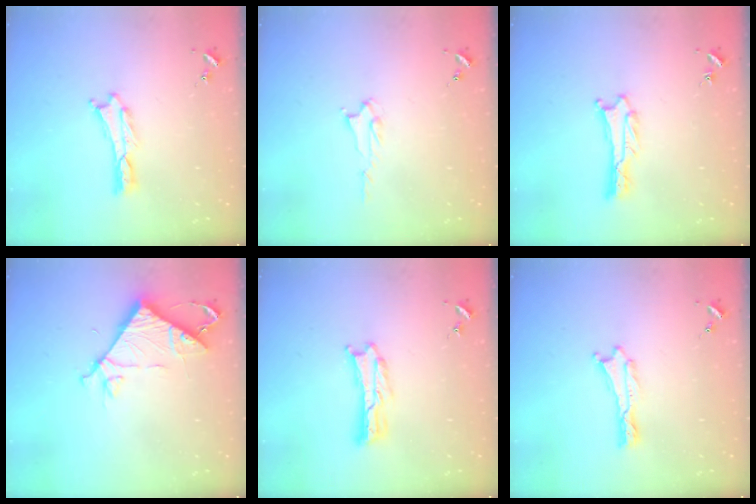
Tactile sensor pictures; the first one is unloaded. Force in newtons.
{"total": 2.2, "press": 2.2, "slide": 0.4}
{"total": 1.3, "press": 1.3, "slide": 0.0}
{"total": 7.9, "press": 7.8, "slide": 0.6}
{"total": 1.0, "press": 1.0, "slide": 0.2}
{"total": 0.0}